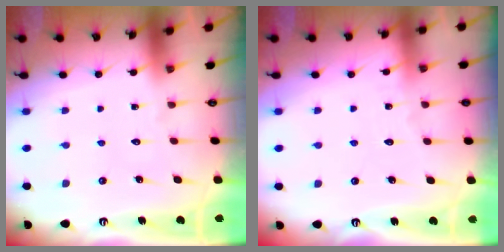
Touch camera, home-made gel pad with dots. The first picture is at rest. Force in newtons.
{"total": 2.2, "press": 2.2, "slide": 0.3}